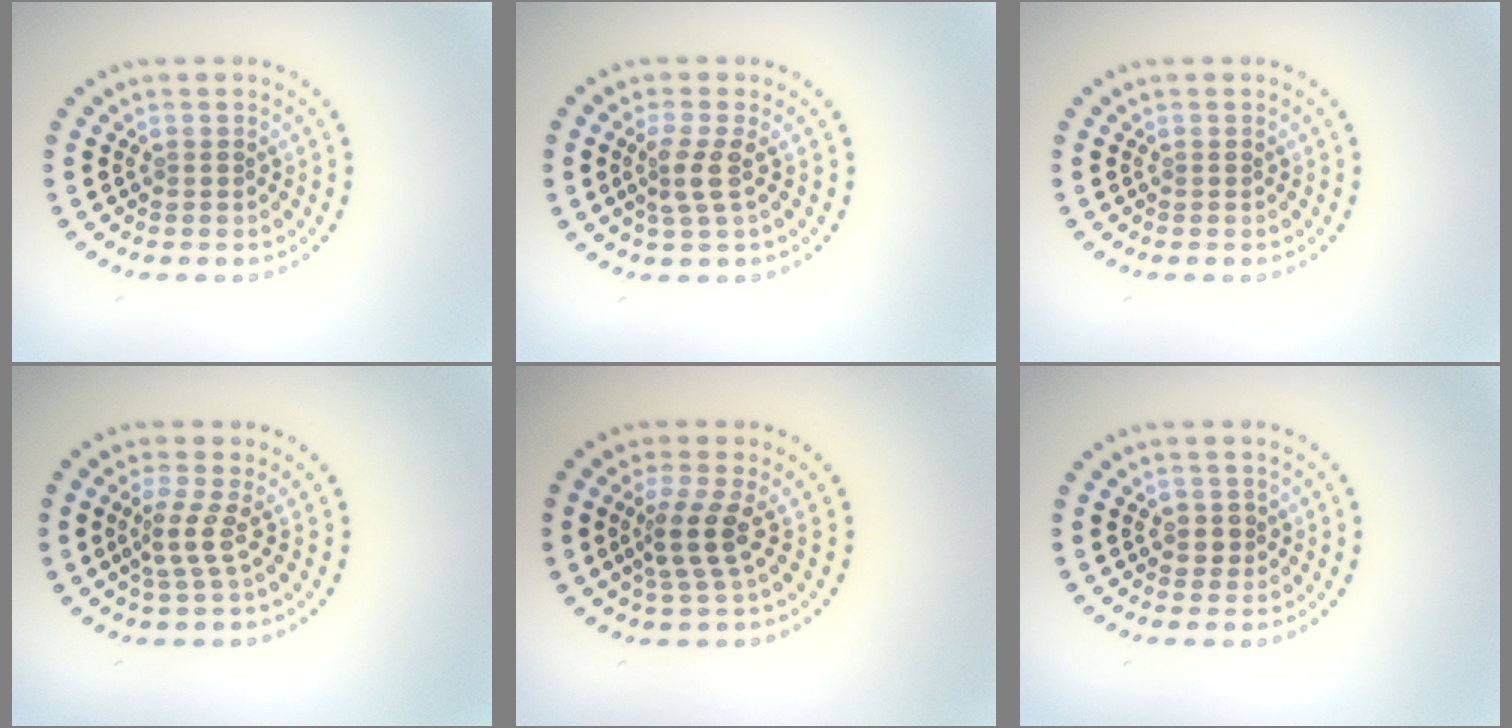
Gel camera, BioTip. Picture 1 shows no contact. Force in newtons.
{"total": 2.3, "press": 1.8, "slide": 1.6}
{"total": 0.0}
{"total": 2.3, "press": 1.6, "slide": 1.7}
{"total": 3.1, "press": 2.3, "slide": 2.0}
{"total": 1.3, "press": 1.1, "slide": 0.6}